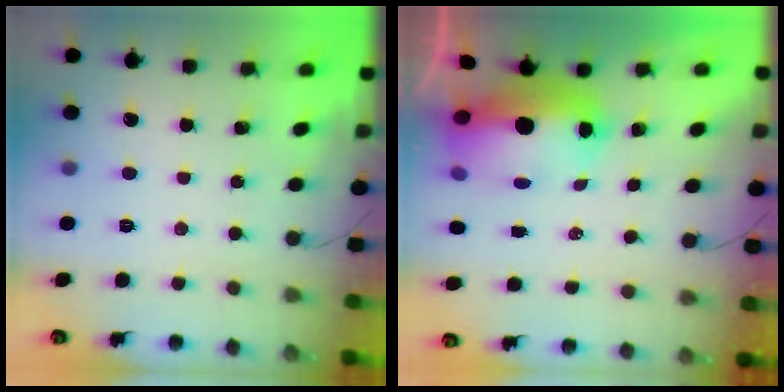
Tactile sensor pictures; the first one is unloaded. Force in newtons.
{"total": 11.8, "press": 11.5, "slide": 2.3}